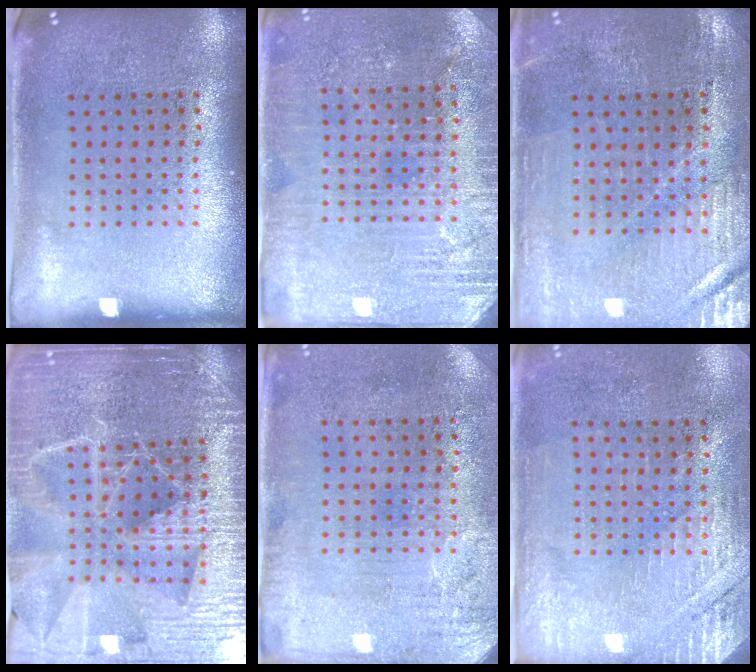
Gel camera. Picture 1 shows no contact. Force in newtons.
{"total": 2.8, "press": 2.8, "slide": 0.5}
{"total": 0.9, "press": 0.8, "slide": 0.3}
{"total": 5.1, "press": 4.7, "slide": 2.1}
{"total": 3.3, "press": 2.6, "slide": 2.0}
{"total": 2.8, "press": 2.5, "slide": 1.2}